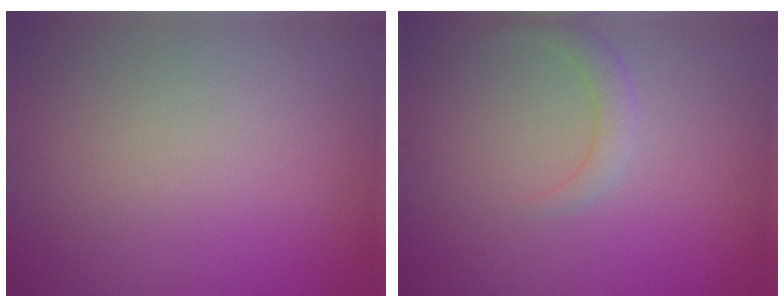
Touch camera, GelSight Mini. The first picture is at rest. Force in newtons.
{"total": 1.8, "press": 1.8, "slide": 0.1}